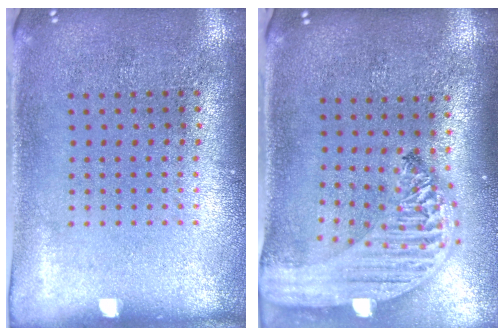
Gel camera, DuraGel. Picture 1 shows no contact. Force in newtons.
{"total": 2.8, "press": 2.3, "slide": 1.7}